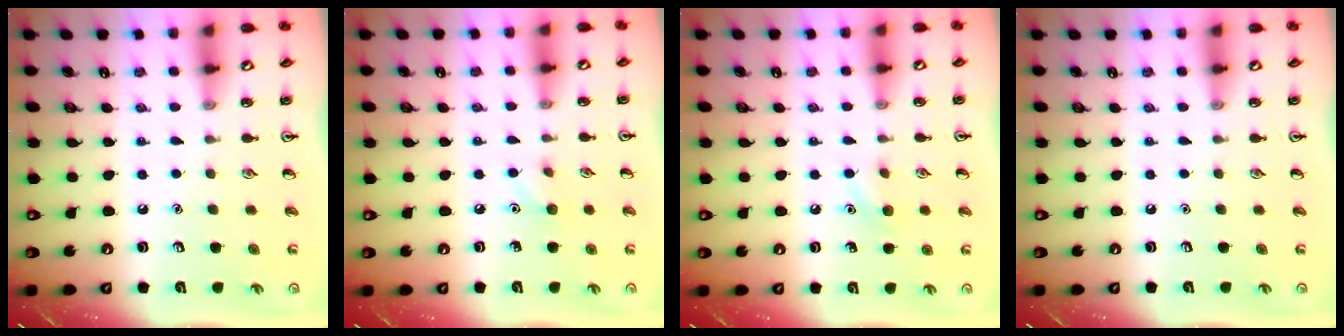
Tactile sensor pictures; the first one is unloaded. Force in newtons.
{"total": 5.5, "press": 5.2, "slide": 1.7}
{"total": 6.0, "press": 5.8, "slide": 1.8}
{"total": 0.0}